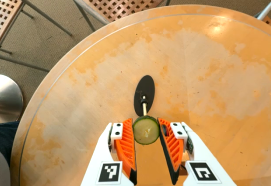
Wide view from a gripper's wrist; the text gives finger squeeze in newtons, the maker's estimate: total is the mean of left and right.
{"total": 8.1, "left": 7.8, "right": 8.3}